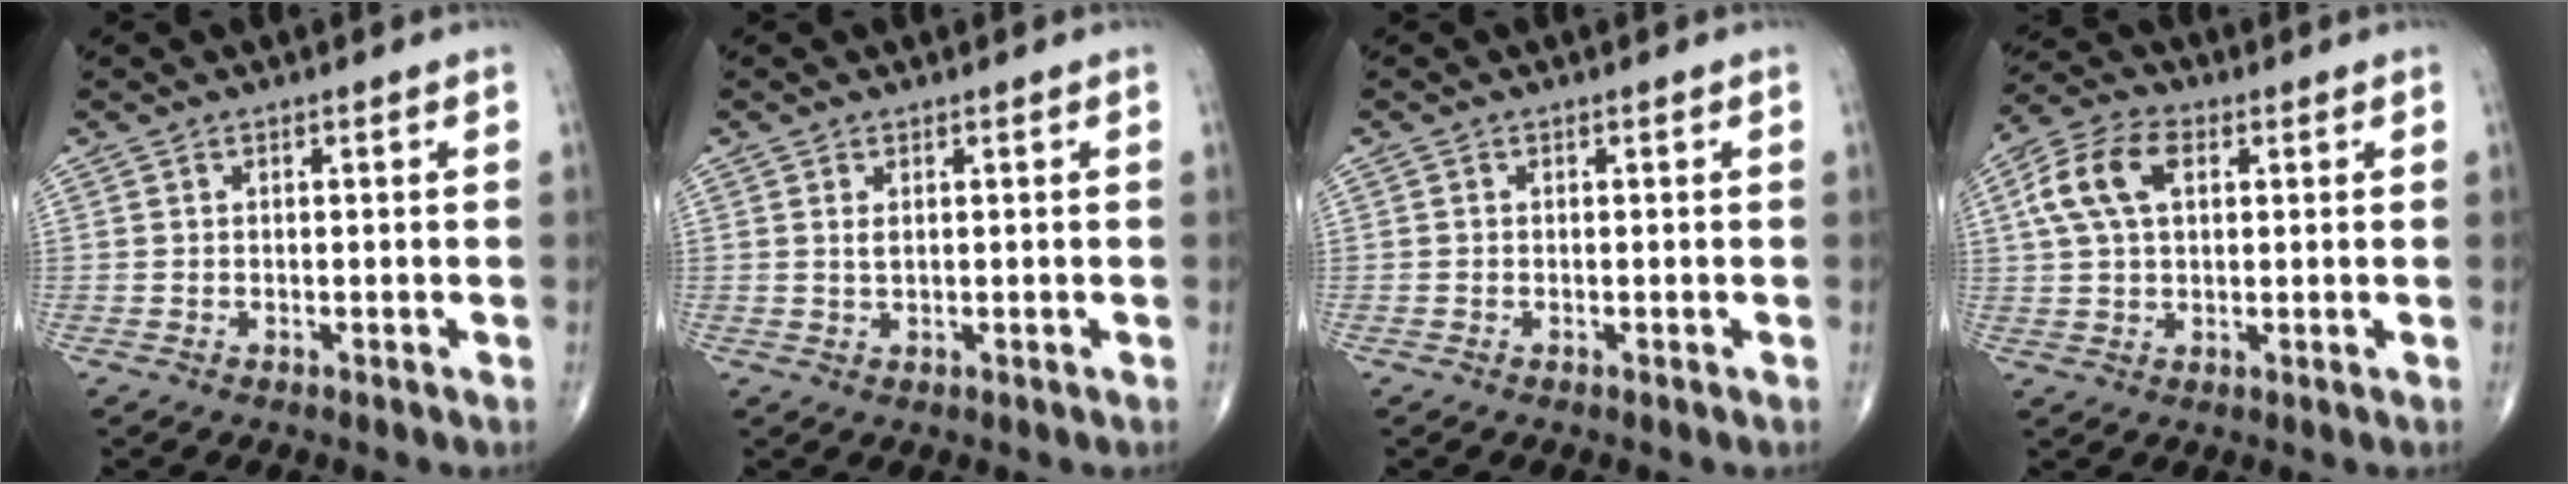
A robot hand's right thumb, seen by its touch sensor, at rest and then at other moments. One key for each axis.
{"total": 1.3, "fx": 0.4, "fy": 0.6, "fz": 1.1, "tx": -0.022, "ty": -0.001, "tz": 0.013}
{"total": 0.0}
{"total": 10.1, "fx": 2.8, "fy": 6.1, "fz": 7.6, "tx": -0.152, "ty": 0.020, "tz": 0.047}